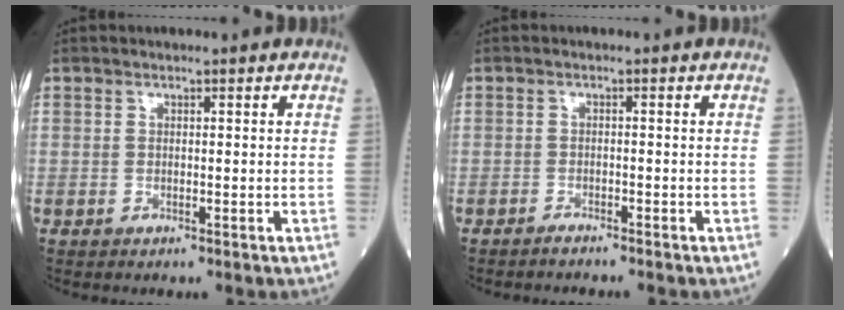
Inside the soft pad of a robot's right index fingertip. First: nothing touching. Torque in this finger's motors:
{"motor_torque": [-0.05, 0.04, -0.05, 0.01]}